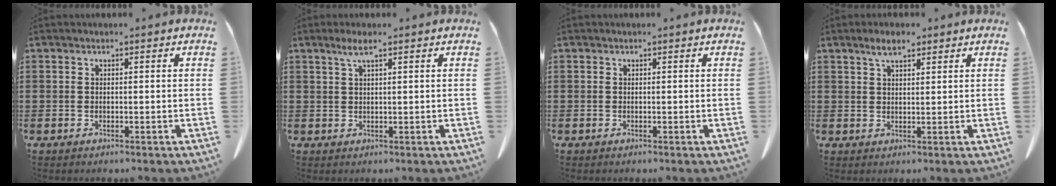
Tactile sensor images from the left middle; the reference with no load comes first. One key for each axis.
{"total": 2.5, "fx": 1.4, "fy": 0.3, "fz": 2.1, "tx": -0.044, "ty": 0.002, "tz": 0.024}
{"total": 0.0}
{"total": 3.5, "fx": 2.4, "fy": 0.9, "fz": 2.4, "tx": -0.051, "ty": 0.004, "tz": 0.044}